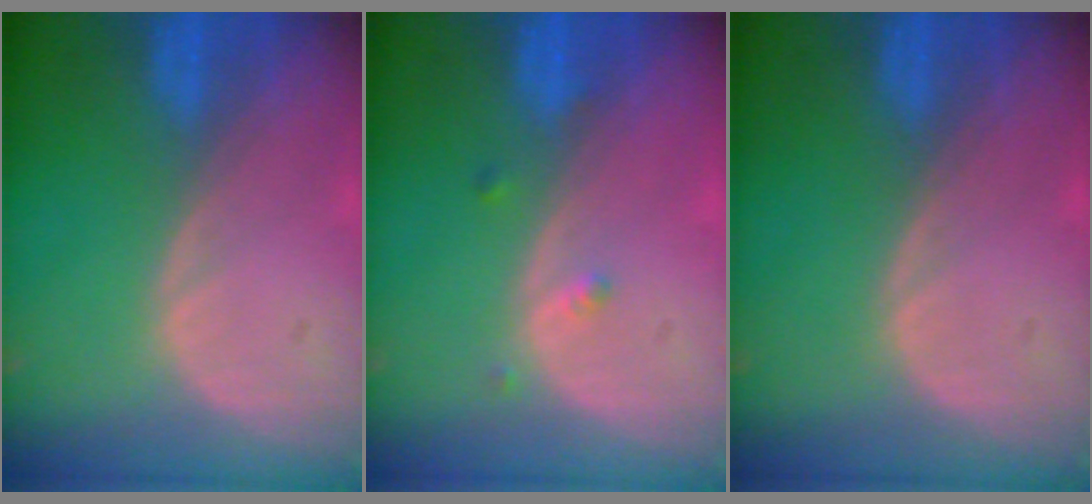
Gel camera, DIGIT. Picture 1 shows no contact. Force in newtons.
{"total": 1.6, "press": 1.3, "slide": 0.8}
{"total": 0.0}